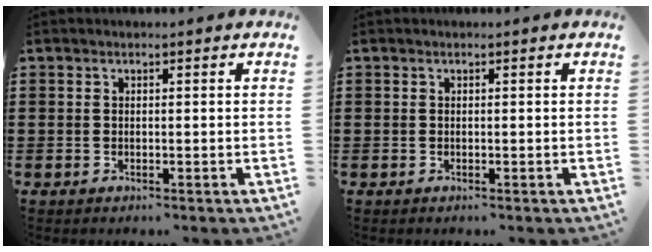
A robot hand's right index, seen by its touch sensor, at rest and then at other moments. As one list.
[{"total": 0.0}]